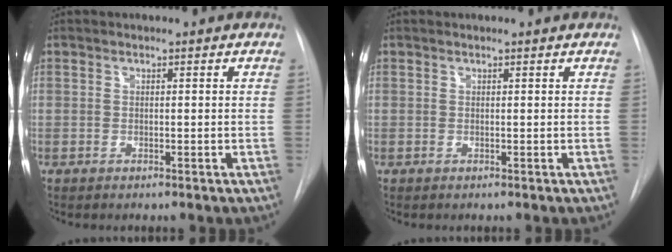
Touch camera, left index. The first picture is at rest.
{"total": 0.0}